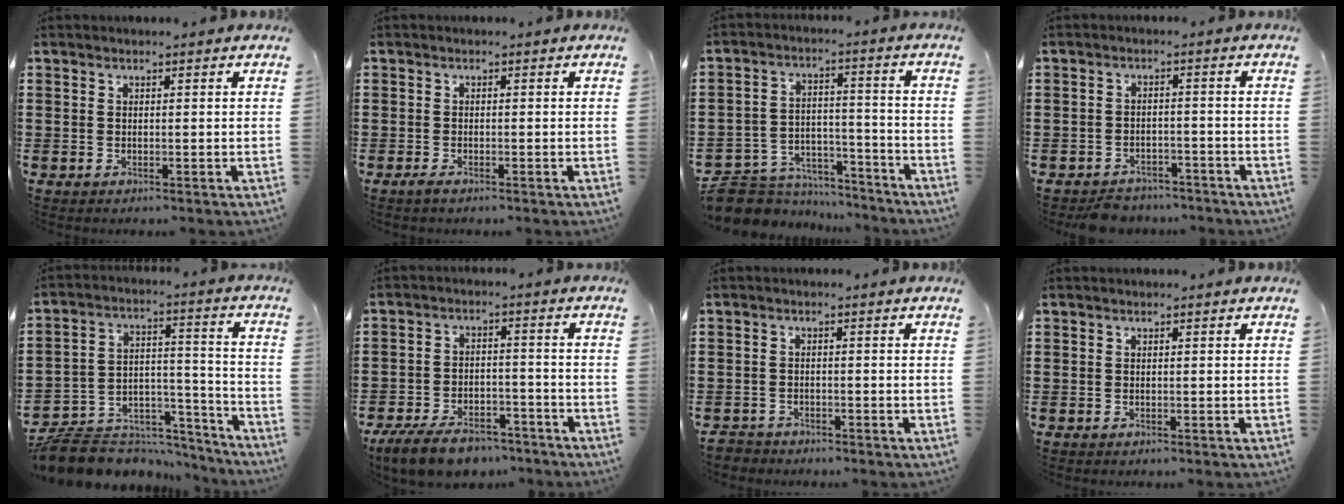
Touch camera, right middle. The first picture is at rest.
{"total": 0.9, "force": [-0.7, 0.4, 0.4], "torque": [-0.017, -0.005, -0.016]}
{"total": 6.9, "force": [-6.6, 2.1, 0.4], "torque": [-0.023, 0.011, -0.136]}
{"total": 3.1, "force": [-3.0, 0.9, -0.1], "torque": [-0.005, 0.006, -0.064]}
{"total": 7.3, "force": [-6.7, 2.9, 0.8], "torque": [-0.019, 0.016, -0.129]}
{"total": 7.6, "force": [-6.6, 2.2, 3.1], "torque": [-0.059, 0.014, -0.125]}
{"total": 1.8, "force": [-1.7, 0.5, -0.1], "torque": [-0.003, 0.001, -0.039]}
{"total": 0.0}